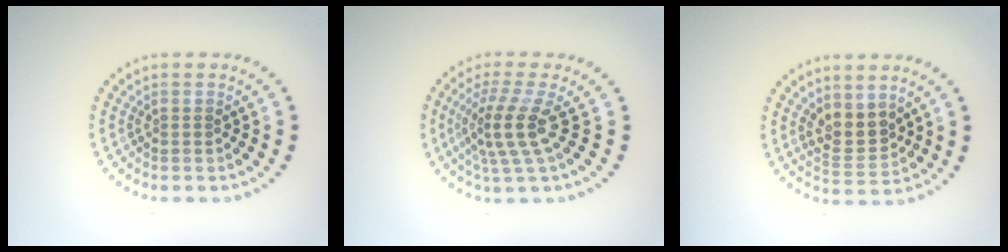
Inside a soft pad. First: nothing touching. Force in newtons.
{"total": 3.8, "press": 2.7, "slide": 2.7}
{"total": 2.9, "press": 2.6, "slide": 1.3}